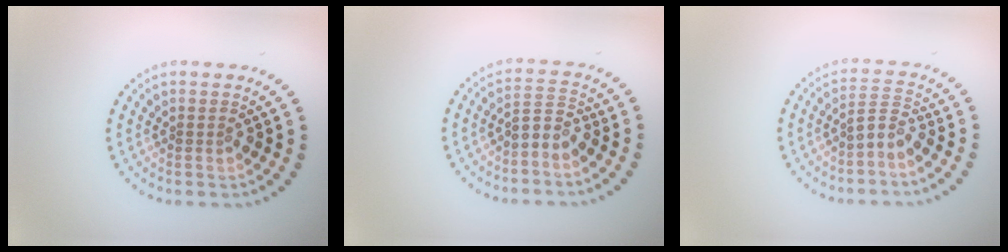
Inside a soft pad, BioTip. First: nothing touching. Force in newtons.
{"total": 2.1, "press": 1.5, "slide": 1.5}
{"total": 1.9, "press": 1.4, "slide": 1.2}